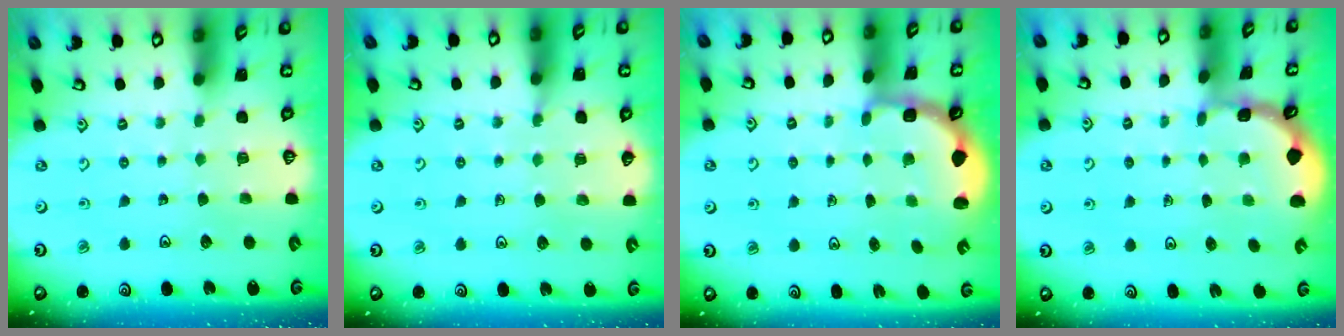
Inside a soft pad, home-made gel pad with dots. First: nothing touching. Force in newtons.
{"total": 6.4, "press": 6.3, "slide": 1.2}
{"total": 2.7, "press": 2.1, "slide": 1.7}
{"total": 1.5, "press": 1.5, "slide": 0.2}